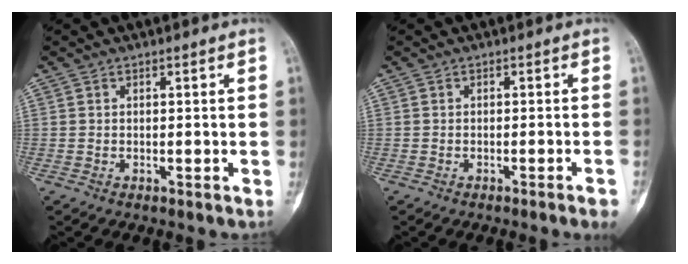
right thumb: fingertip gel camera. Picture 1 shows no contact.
{"total": 3.1, "force": [-2.2, -0.2, 2.2], "torque": [-0.030, 0.010, -0.024]}